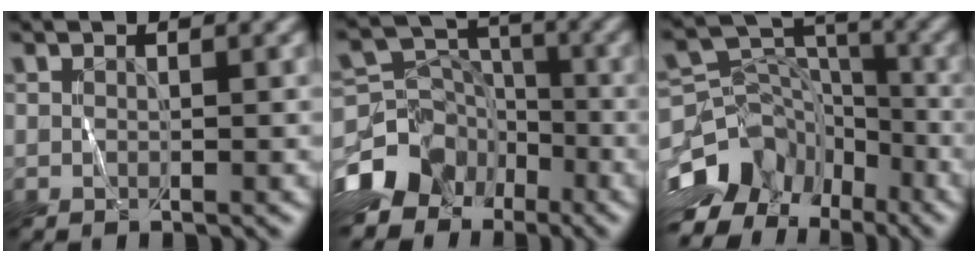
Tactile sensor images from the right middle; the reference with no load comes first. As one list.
[{"total": 10.7, "force": [-6.7, 7.5, 3.5], "torque": [-0.085, -0.005, -0.122]}, {"total": 9.9, "force": [-6.3, 6.5, 3.8], "torque": [-0.067, 0.015, -0.113]}]